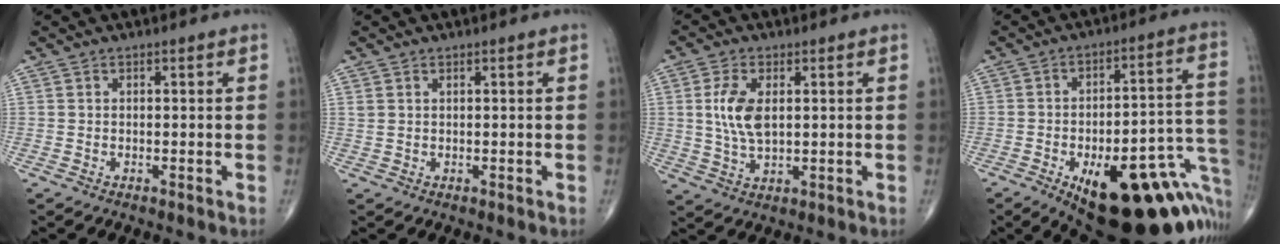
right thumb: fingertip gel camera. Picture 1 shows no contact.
{"total": 1.1, "force": [0.6, 0.7, 0.6], "torque": [-0.014, 0.004, 0.014]}
{"total": 7.8, "force": [1.4, 4.1, 6.5], "torque": [-0.134, -0.007, 0.029]}
{"total": 31.3, "force": [-13.3, 12.2, 25.5], "torque": [-0.234, 0.068, -0.167]}